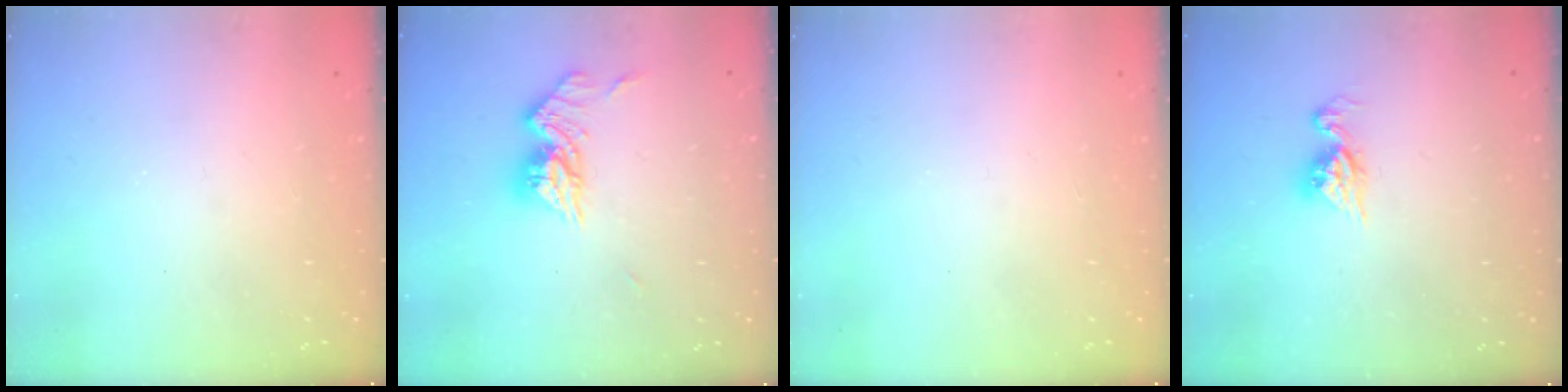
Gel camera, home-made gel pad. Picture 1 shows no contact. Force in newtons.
{"total": 10.9, "press": 10.9, "slide": 0.9}
{"total": 0.0}
{"total": 7.2, "press": 7.2, "slide": 0.7}